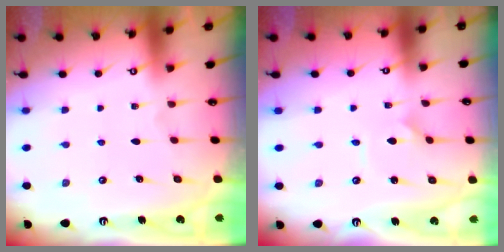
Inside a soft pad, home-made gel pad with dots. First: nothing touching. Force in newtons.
{"total": 0.7, "press": 0.7, "slide": 0.0}